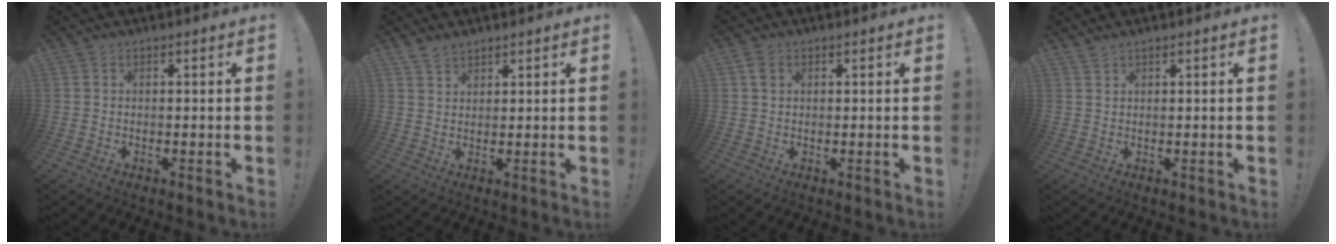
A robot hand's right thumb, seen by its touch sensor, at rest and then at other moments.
{"total": 3.6, "force": [3.0, 1.7, 1.1], "torque": [-0.013, -0.020, 0.056]}
{"total": 2.5, "force": [1.0, 1.6, 1.5], "torque": [-0.029, 0.003, 0.020]}
{"total": 1.2, "force": [1.1, 0.2, 0.4], "torque": [-0.010, -0.002, 0.021]}